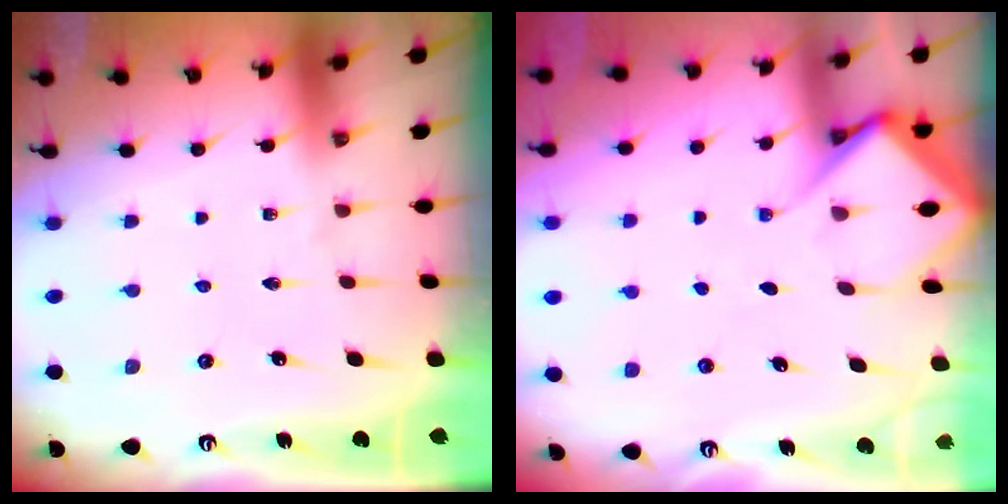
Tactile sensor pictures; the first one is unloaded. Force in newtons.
{"total": 6.6, "press": 6.6, "slide": 0.5}